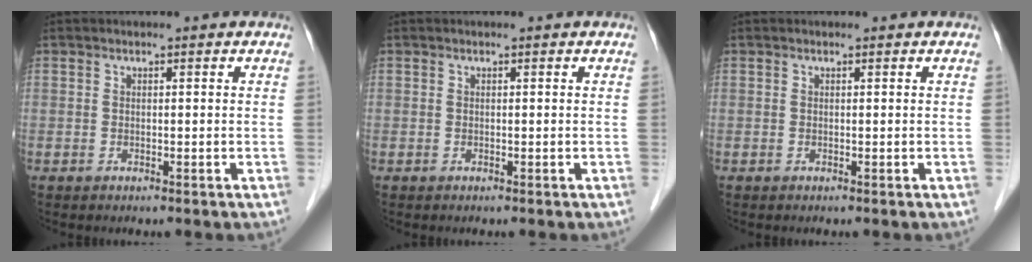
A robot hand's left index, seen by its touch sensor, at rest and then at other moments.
{"total": 0.0}
{"total": 0.0}